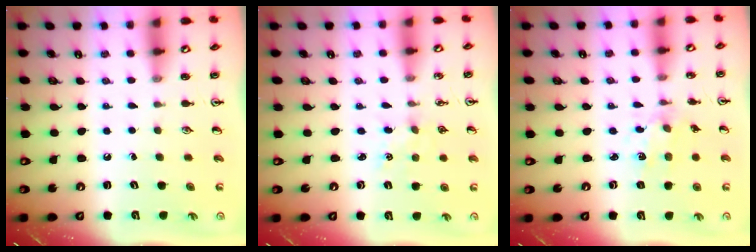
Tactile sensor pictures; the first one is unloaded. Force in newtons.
{"total": 2.6, "press": 2.6, "slide": 0.4}
{"total": 2.0, "press": 1.9, "slide": 0.4}